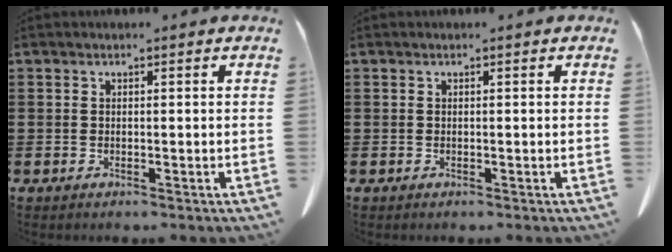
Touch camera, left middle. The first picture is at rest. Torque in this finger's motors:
{"motor_torque": [0.00, 0.00, 0.00, 0.00]}